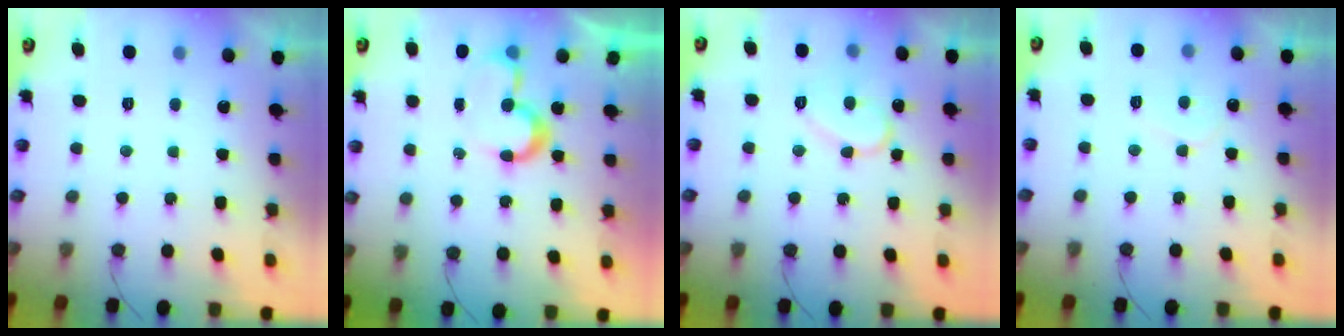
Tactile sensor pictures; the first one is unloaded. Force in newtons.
{"total": 7.4, "press": 7.4, "slide": 0.4}
{"total": 10.5, "press": 10.5, "slide": 1.0}
{"total": 5.2, "press": 5.1, "slide": 0.4}